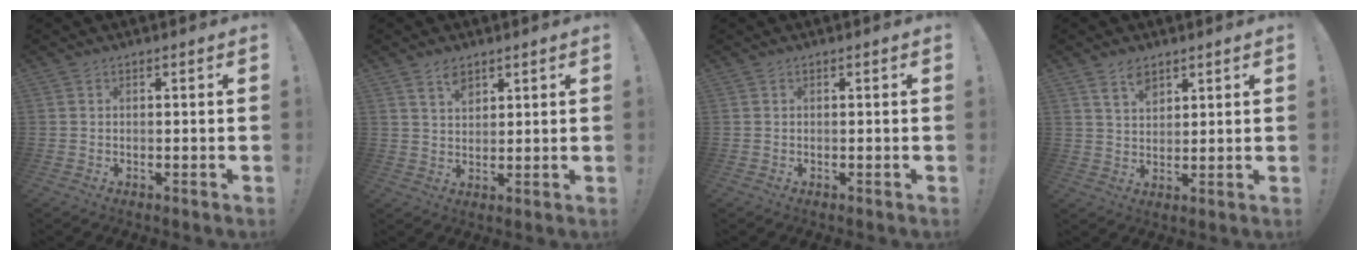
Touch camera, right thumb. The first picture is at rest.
{"total": 4.8, "force": [3.3, 2.7, 2.3], "torque": [-0.029, -0.018, 0.057]}
{"total": 0.0}
{"total": 5.9, "force": [4.0, 3.3, 2.8], "torque": [-0.041, -0.021, 0.073]}